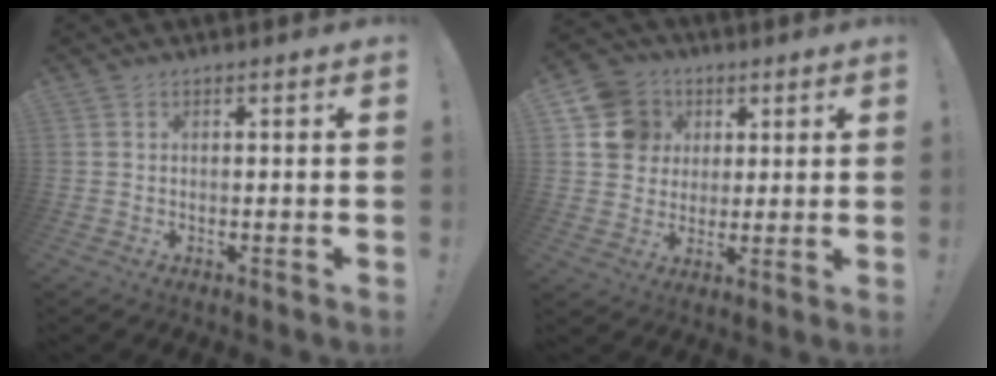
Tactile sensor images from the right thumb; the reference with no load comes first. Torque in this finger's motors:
{"motor_torque": [0.78, 0.93, 0.60, 0.32, 0.00]}